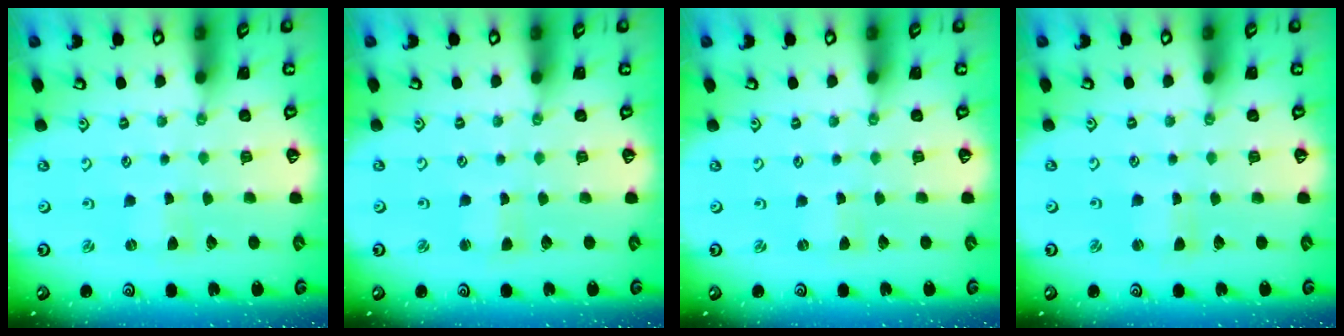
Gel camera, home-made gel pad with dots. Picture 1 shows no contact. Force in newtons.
{"total": 1.6, "press": 1.6, "slide": 0.3}
{"total": 0.0}
{"total": 0.8, "press": 0.8, "slide": 0.2}